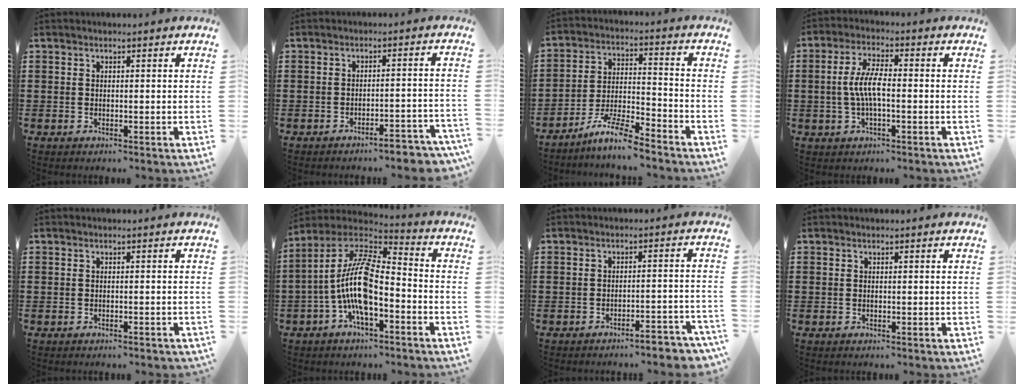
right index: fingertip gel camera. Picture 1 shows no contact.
{"total": 3.6, "force": [-3.3, 0.1, 1.4], "torque": [-0.026, -0.004, -0.065]}
{"total": 8.1, "force": [-7.0, 0.5, 4.0], "torque": [-0.088, 0.001, -0.136]}
{"total": 6.3, "force": [-0.5, 2.0, 5.9], "torque": [-0.133, -0.003, -0.019]}
{"total": 0.5, "force": [-0.5, 0.1, 0.1], "torque": [-0.003, -0.002, -0.011]}
{"total": 12.5, "force": [-2.7, 4.8, 11.2], "torque": [-0.265, -0.012, -0.061]}
{"total": 3.2, "force": [-3.0, 0.0, 1.1], "torque": [-0.023, -0.003, -0.062]}
{"total": 0.0}